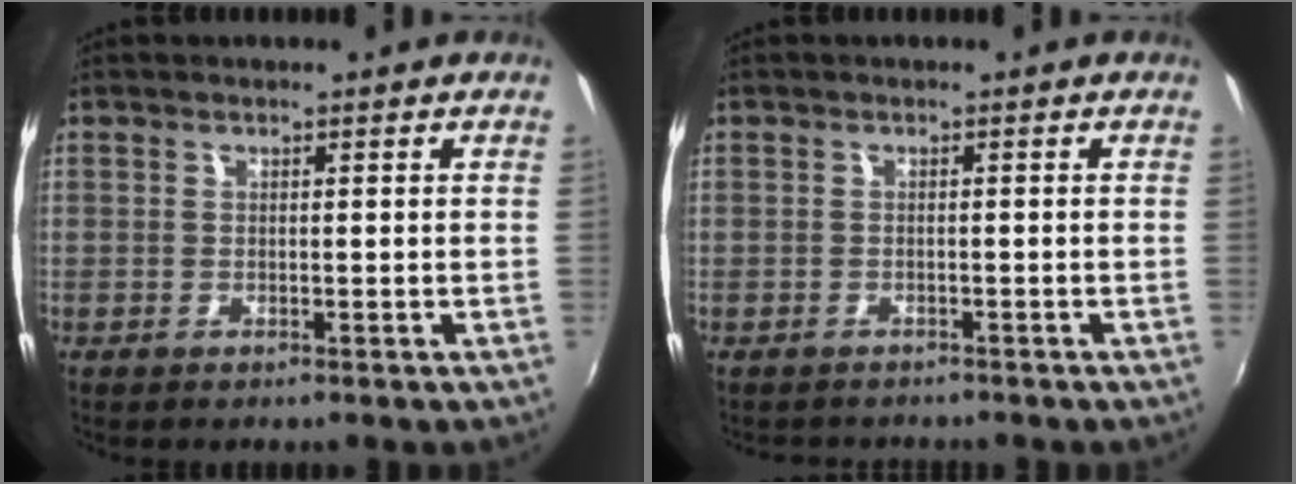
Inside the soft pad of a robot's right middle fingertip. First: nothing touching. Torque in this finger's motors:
{"motor_torque": [-0.35, -0.11, -0.38, -0.13]}